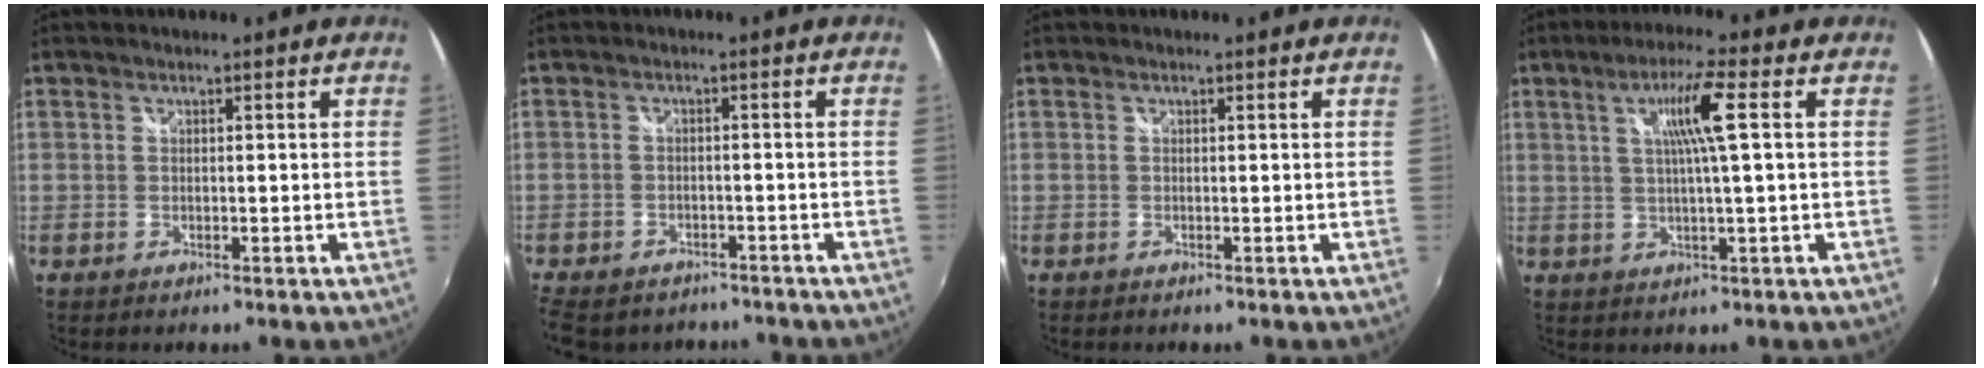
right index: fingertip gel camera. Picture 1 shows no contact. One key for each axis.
{"total": 11.4, "fx": -8.8, "fy": 5.9, "fz": 4.2, "tx": -0.116, "ty": -0.023, "tz": -0.132}
{"total": 0.0}
{"total": 7.2, "fx": 1.9, "fy": -0.5, "fz": 6.9, "tx": -0.122, "ty": 0.004, "tz": 0.034}